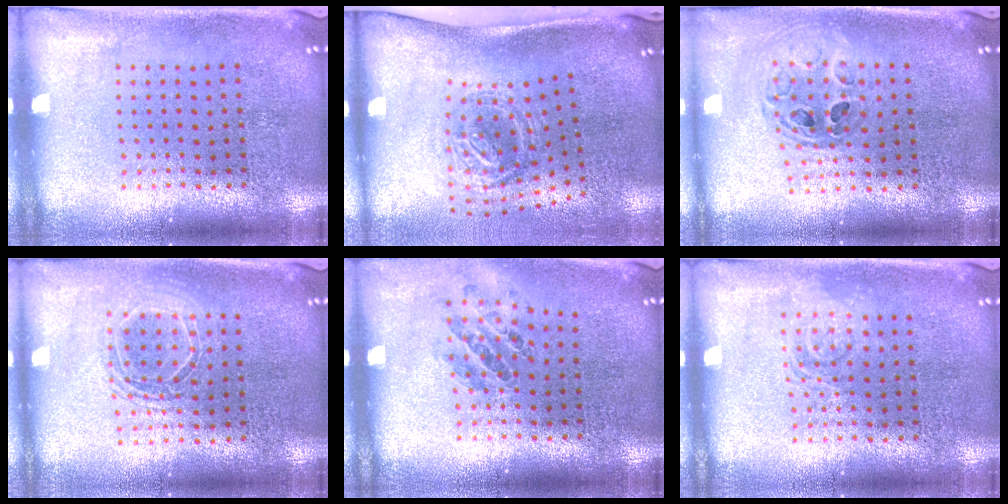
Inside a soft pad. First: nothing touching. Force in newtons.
{"total": 1.8, "press": 1.2, "slide": 1.4}
{"total": 0.8, "press": 0.7, "slide": 0.2}
{"total": 1.6, "press": 1.3, "slide": 0.8}
{"total": 0.9, "press": 0.9, "slide": 0.1}
{"total": 1.8, "press": 1.8, "slide": 0.3}